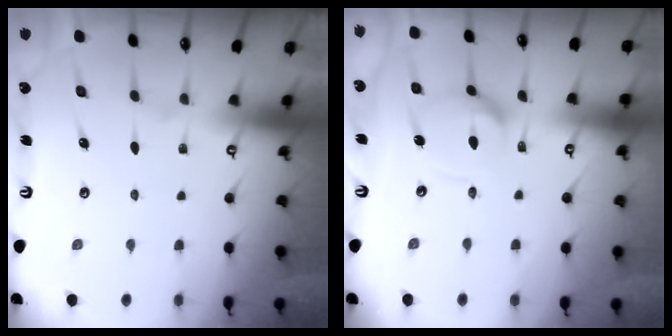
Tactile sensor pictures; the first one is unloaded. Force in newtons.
{"total": 11.6, "press": 11.5, "slide": 1.2}